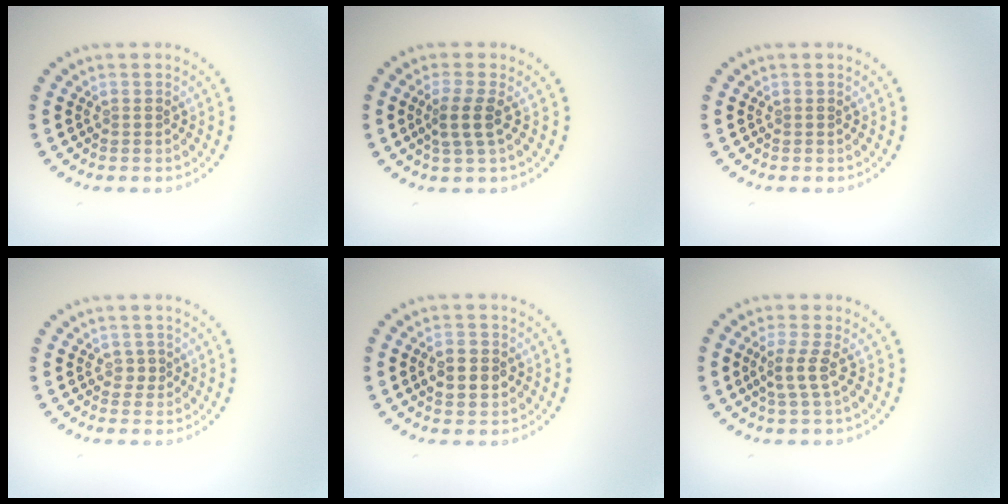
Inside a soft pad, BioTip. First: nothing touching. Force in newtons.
{"total": 2.3, "press": 1.8, "slide": 1.3}
{"total": 0.0}
{"total": 0.9, "press": 0.8, "slide": 0.3}
{"total": 2.9, "press": 2.9, "slide": 0.1}
{"total": 2.2, "press": 1.7, "slide": 1.4}